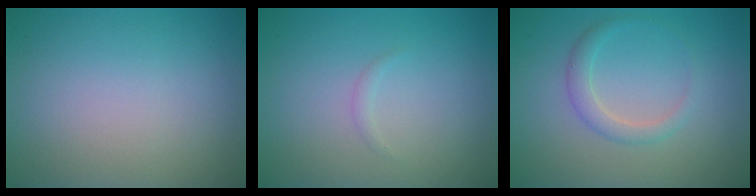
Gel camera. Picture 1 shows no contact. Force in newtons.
{"total": 0.5, "press": 0.5, "slide": 0.0}
{"total": 1.8, "press": 1.8, "slide": 0.1}